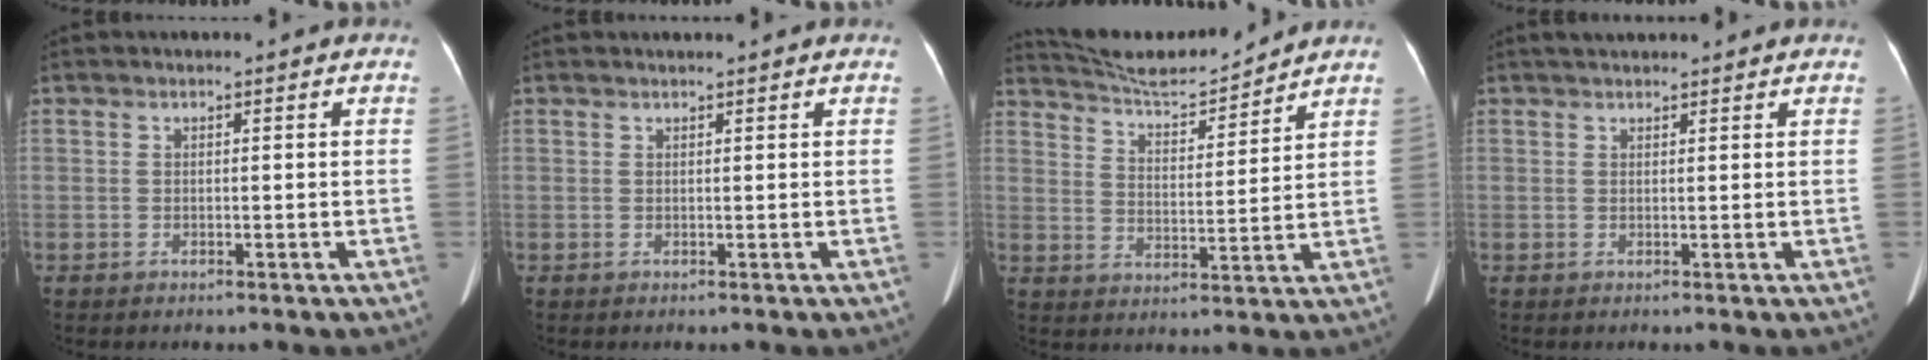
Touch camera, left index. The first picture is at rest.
{"total": 1.8, "force": [1.7, 0.1, 0.6], "torque": [-0.011, 0.014, 0.024]}
{"total": 10.7, "force": [10.5, 0.3, 2.1], "torque": [-0.047, 0.000, 0.176]}
{"total": 4.4, "force": [4.0, 0.9, 1.6], "torque": [-0.023, 0.035, 0.056]}